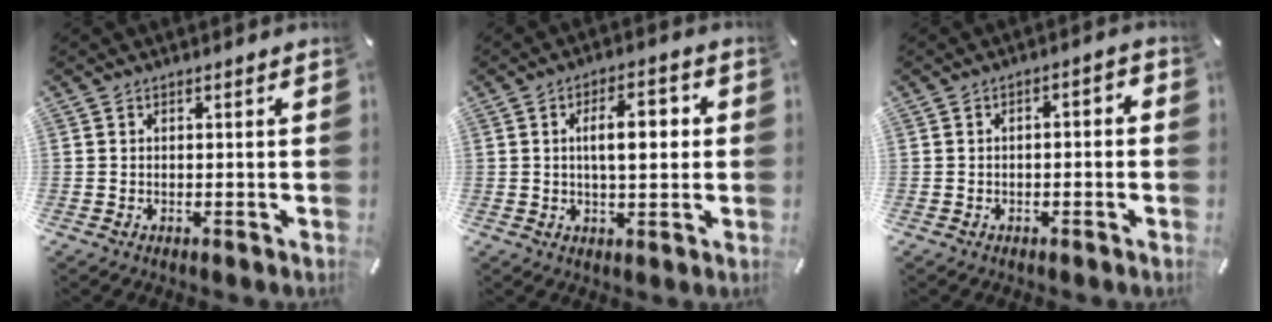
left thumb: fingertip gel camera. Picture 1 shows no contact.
{"total": 8.8, "force": [1.2, 4.0, 7.7], "torque": [-0.116, 0.005, 0.012]}
{"total": 2.9, "force": [-1.8, 1.2, 1.9], "torque": [-0.030, 0.015, -0.034]}